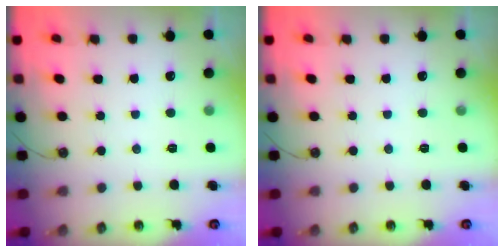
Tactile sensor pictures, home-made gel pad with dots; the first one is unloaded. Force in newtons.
{"total": 0.0}